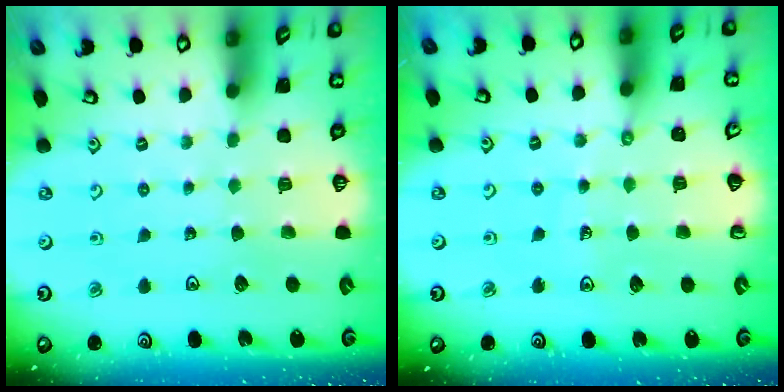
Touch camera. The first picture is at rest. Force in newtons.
{"total": 4.2, "press": 4.0, "slide": 1.5}